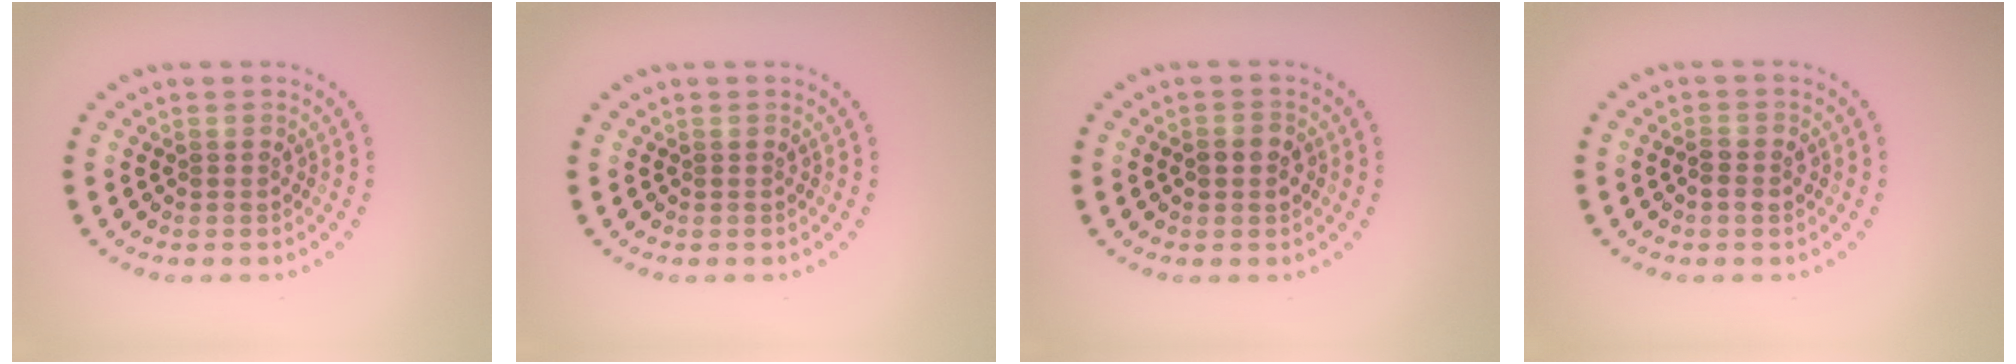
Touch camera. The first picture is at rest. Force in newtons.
{"total": 0.0}
{"total": 1.6, "press": 1.6, "slide": 0.2}
{"total": 1.4, "press": 1.4, "slide": 0.3}